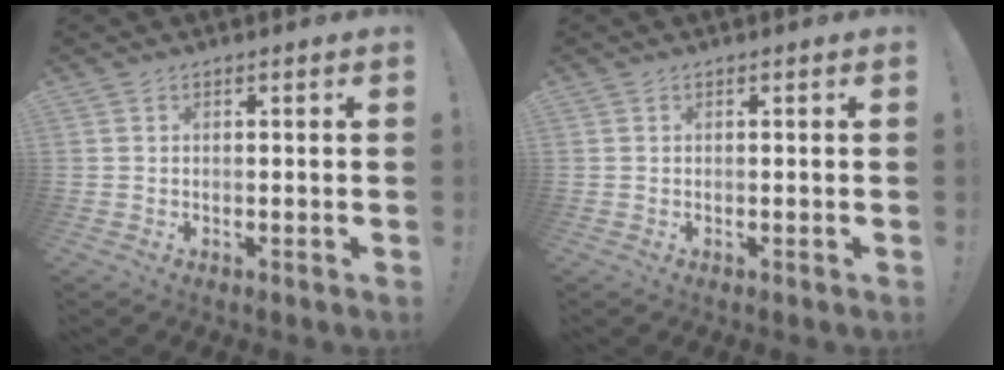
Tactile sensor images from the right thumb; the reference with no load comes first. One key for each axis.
{"total": 0.0}